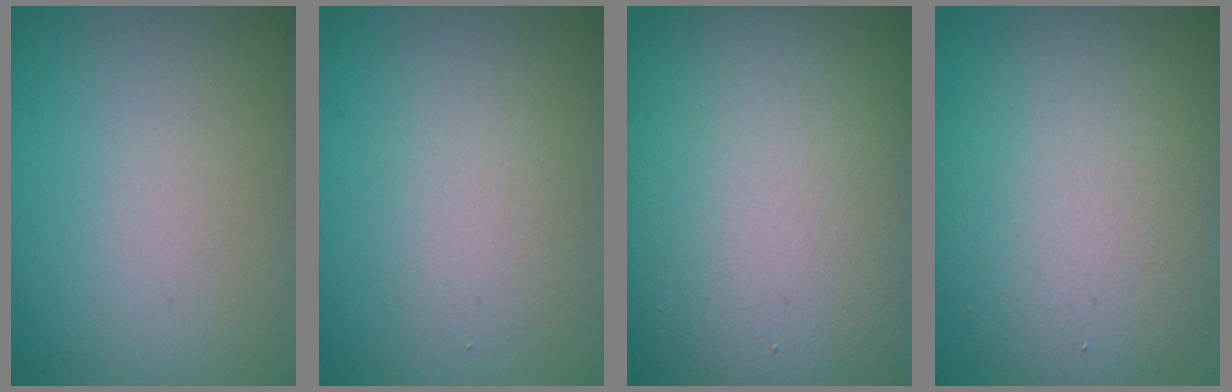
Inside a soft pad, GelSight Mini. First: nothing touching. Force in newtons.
{"total": 2.1, "press": 2.1, "slide": 0.1}
{"total": 14.1, "press": 14.0, "slide": 1.3}
{"total": 7.5, "press": 7.5, "slide": 0.4}